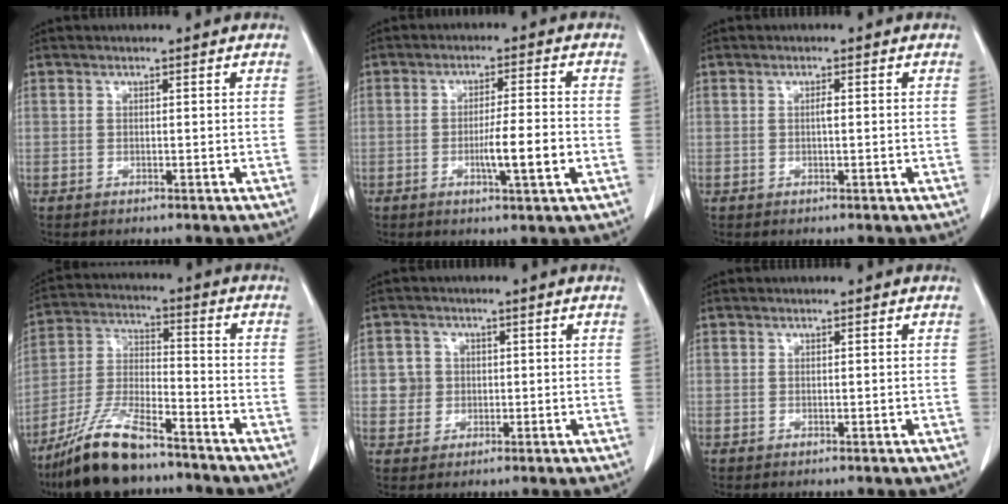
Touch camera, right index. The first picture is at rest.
{"total": 6.5, "force": [-1.9, 0.1, 6.2], "torque": [-0.097, -0.005, -0.030]}
{"total": 0.7, "force": [0.0, 0.1, 0.7], "torque": [-0.014, 0.000, -0.001]}
{"total": 13.7, "force": [-10.6, 3.0, 8.2], "torque": [-0.169, -0.016, -0.197]}
{"total": 3.4, "force": [0.2, 3.4, 0.4], "torque": [0.000, 0.010, 0.007]}
{"total": 0.0}